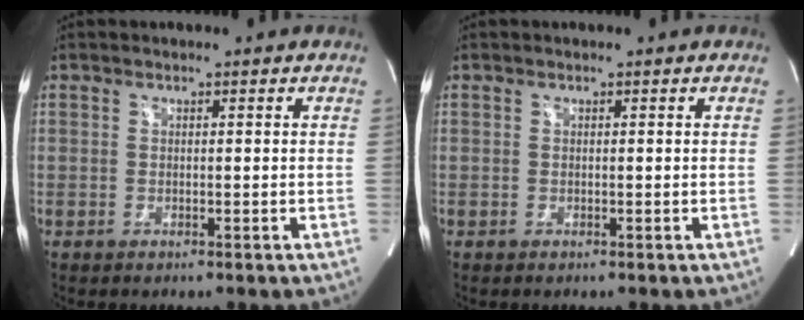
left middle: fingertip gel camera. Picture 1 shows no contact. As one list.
[{"total": 0.0}]